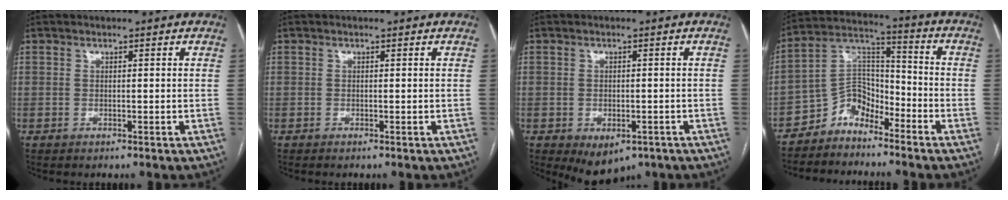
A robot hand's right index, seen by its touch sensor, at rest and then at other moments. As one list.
[{"total": 0.0}, {"total": 5.9, "force": [-3.4, 3.7, 3.2], "torque": [-0.037, -0.003, -0.038]}, {"total": 7.1, "force": [-5.8, 3.5, 2.2], "torque": [-0.038, 0.038, -0.116]}]